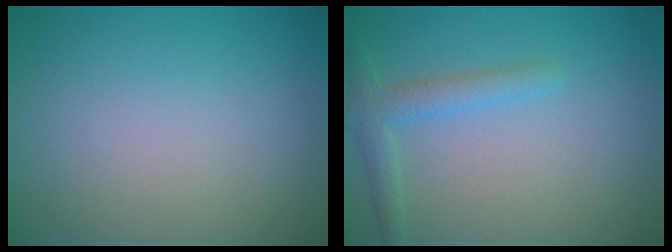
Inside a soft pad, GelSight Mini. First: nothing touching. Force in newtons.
{"total": 2.3, "press": 2.3, "slide": 0.1}